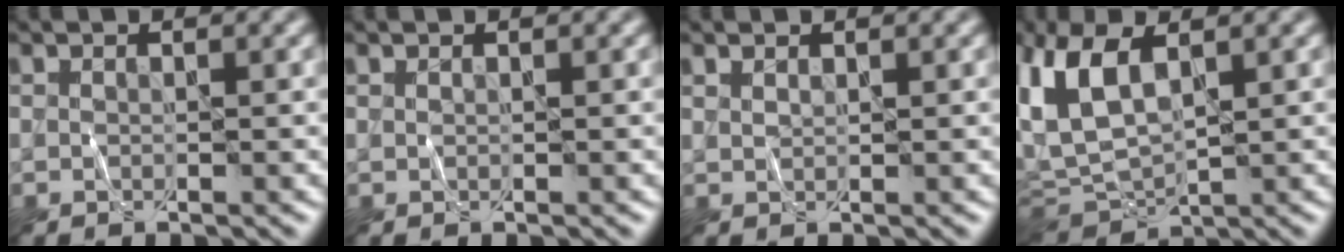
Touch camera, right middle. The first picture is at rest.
{"total": 0.0}
{"total": 0.7, "force": [0.6, 0.2, 0.2], "torque": [-0.006, 0.002, 0.014]}
{"total": 7.6, "force": [2.0, 3.9, 6.2], "torque": [-0.148, 0.011, 0.032]}